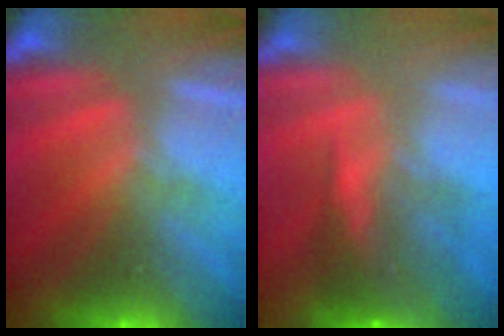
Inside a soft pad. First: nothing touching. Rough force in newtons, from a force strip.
{"total": 11.8}